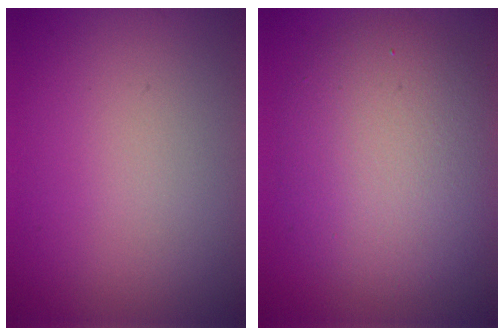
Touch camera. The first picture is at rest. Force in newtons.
{"total": 7.7, "press": 7.7, "slide": 0.4}